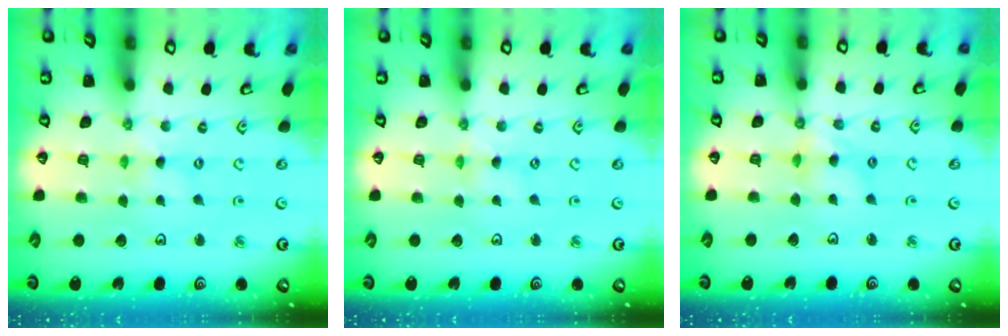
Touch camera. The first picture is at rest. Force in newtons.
{"total": 0.0}
{"total": 7.3, "press": 7.3, "slide": 0.6}